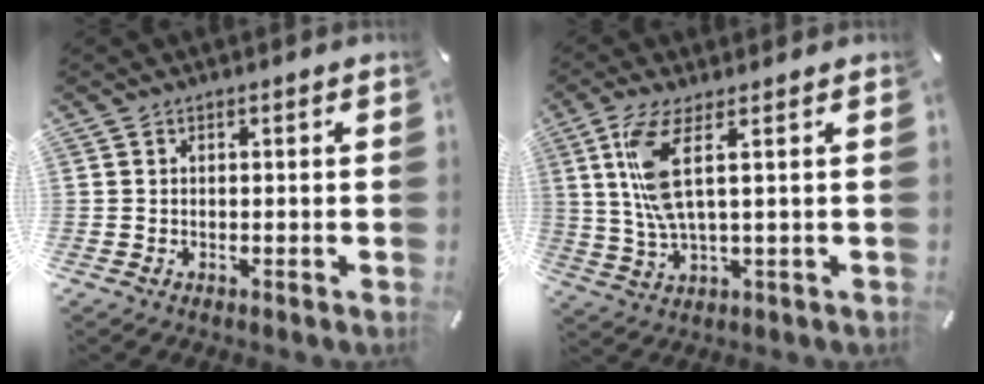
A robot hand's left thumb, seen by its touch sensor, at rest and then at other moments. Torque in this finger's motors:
{"motor_torque": [1.13, 1.20, 0.68, -0.02, 0.53]}